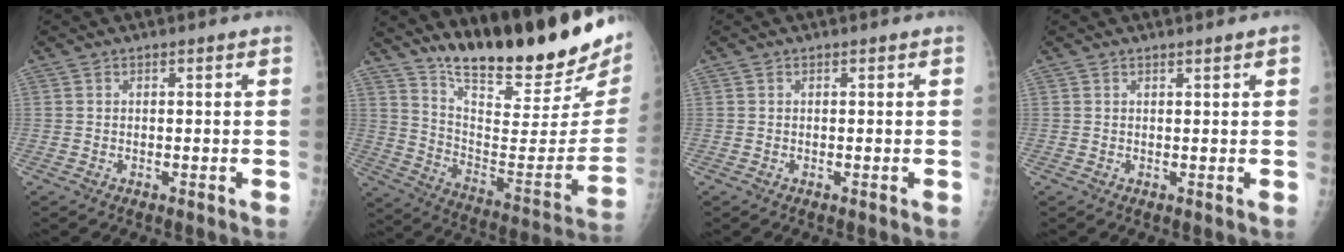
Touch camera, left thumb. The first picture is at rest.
{"total": 27.9, "force": [21.3, 5.8, 17.0], "torque": [-0.233, -0.124, 0.323]}
{"total": 0.0}
{"total": 1.1, "force": [0.7, -0.1, 0.9], "torque": [-0.014, -0.002, 0.011]}